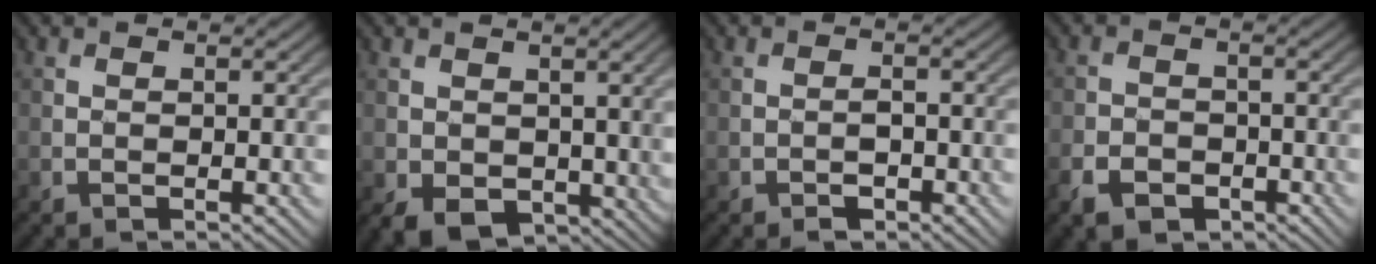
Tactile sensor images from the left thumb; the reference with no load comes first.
{"total": 4.7, "force": [-0.4, 3.7, 3.0], "torque": [-0.067, -0.024, 0.001]}
{"total": 1.9, "force": [-1.2, 1.1, 0.9], "torque": [-0.012, 0.003, -0.023]}
{"total": 4.5, "force": [-2.8, 2.9, 2.0], "torque": [-0.043, -0.004, -0.056]}